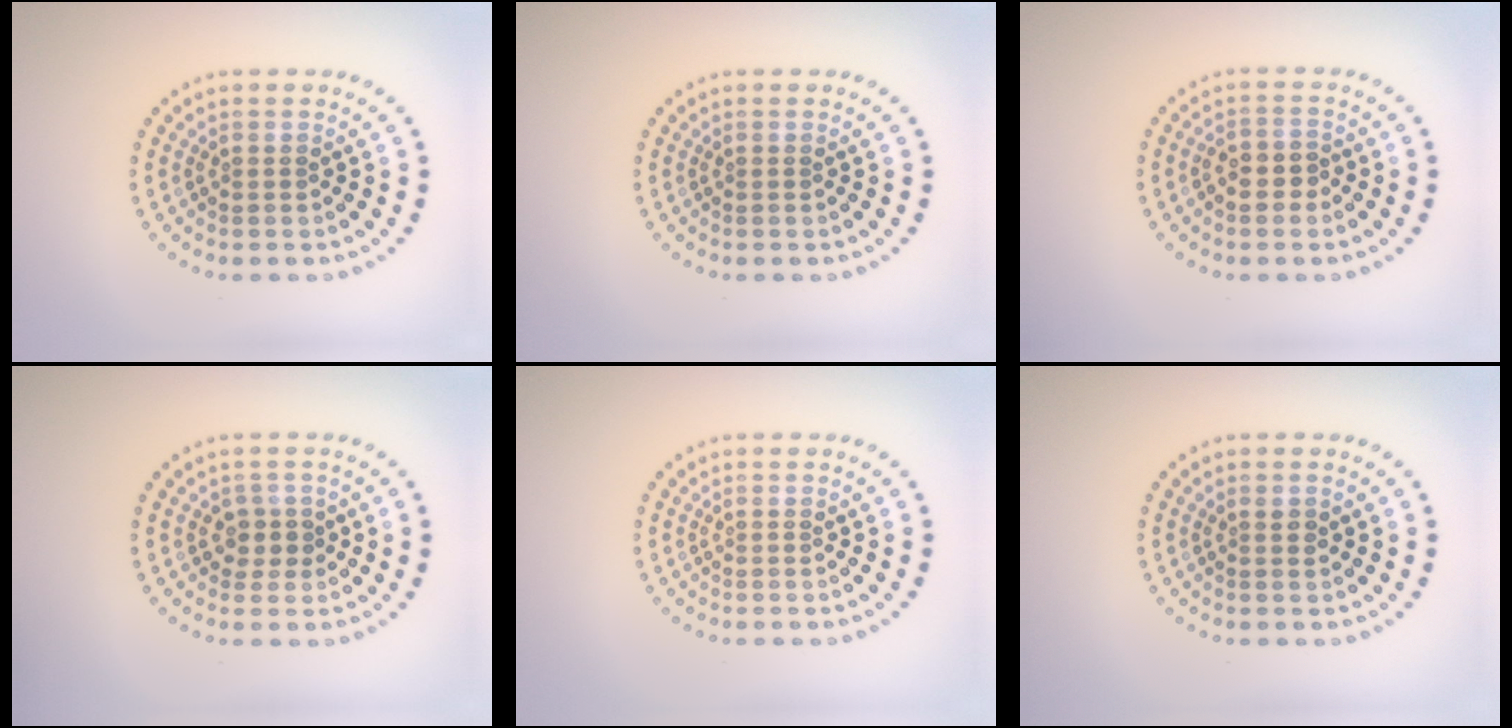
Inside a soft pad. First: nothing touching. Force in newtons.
{"total": 0.0}
{"total": 2.1, "press": 2.0, "slide": 0.6}
{"total": 1.9, "press": 1.6, "slide": 1.1}
{"total": 0.0}
{"total": 0.8, "press": 0.7, "slide": 0.3}